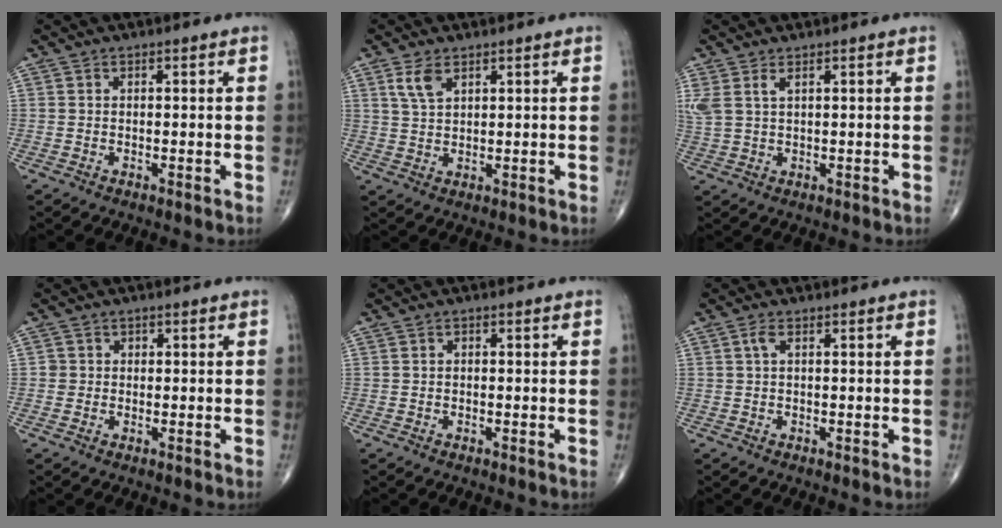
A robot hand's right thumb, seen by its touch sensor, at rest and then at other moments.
{"total": 4.0, "force": [2.2, 2.0, 2.7], "torque": [-0.053, -0.004, 0.050]}
{"total": 4.0, "force": [1.9, 1.6, 3.1], "torque": [-0.090, 0.007, 0.050]}
{"total": 1.5, "force": [0.0, 1.5, 0.0], "torque": [0.011, 0.006, -0.004]}
{"total": 0.6, "force": [-0.1, 0.4, 0.3], "torque": [0.001, 0.001, -0.007]}
{"total": 1.3, "force": [0.3, 0.5, 1.2], "torque": [-0.033, 0.006, 0.005]}